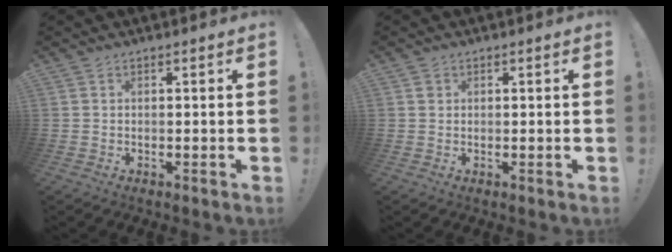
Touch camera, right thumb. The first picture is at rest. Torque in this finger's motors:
{"motor_torque": [0.16, 0.05, 0.45, -0.07, -0.03]}